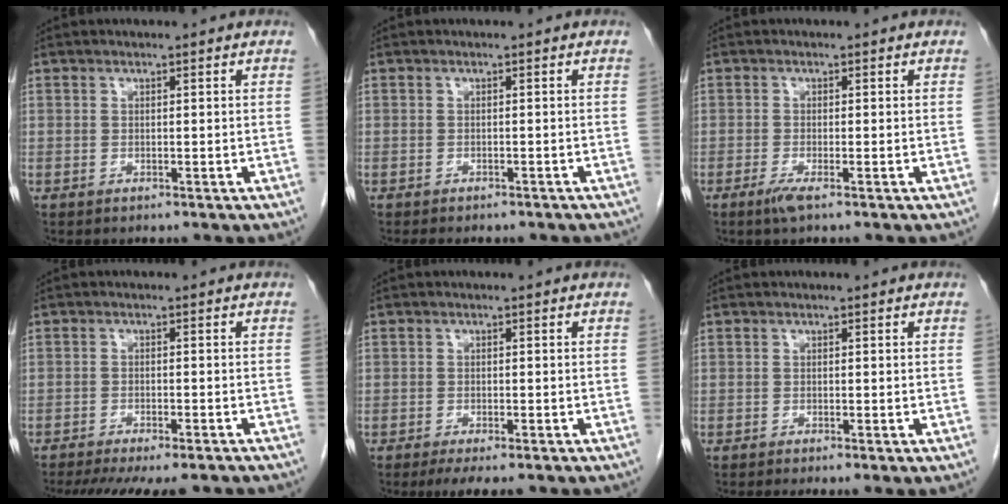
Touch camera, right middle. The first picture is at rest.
{"total": 6.2, "force": [-5.3, 1.9, 2.7], "torque": [-0.031, -0.004, -0.058]}
{"total": 2.0, "force": [-1.3, 0.0, 1.6], "torque": [-0.033, -0.005, -0.026]}
{"total": 13.6, "force": [-11.4, 2.9, 6.7], "torque": [-0.123, -0.021, -0.154]}
{"total": 4.5, "force": [-3.4, 1.1, 2.7], "torque": [-0.038, -0.009, -0.051]}
{"total": 2.0, "force": [-1.4, -0.1, 1.4], "torque": [-0.017, -0.005, -0.019]}